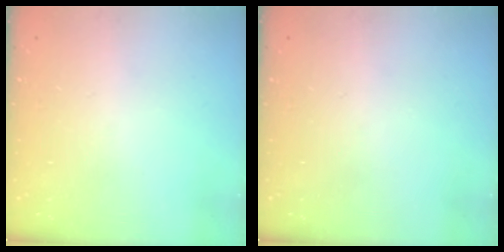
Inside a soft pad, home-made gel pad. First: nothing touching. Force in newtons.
{"total": 0.0}